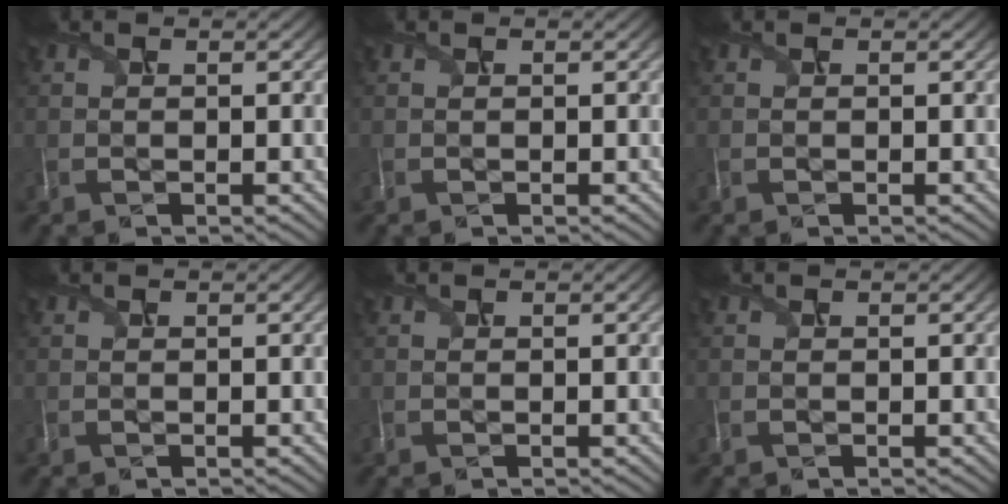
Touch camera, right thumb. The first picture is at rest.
{"total": 0.0}
{"total": 0.0}
{"total": 0.0}
{"total": 0.0}
{"total": 0.0}